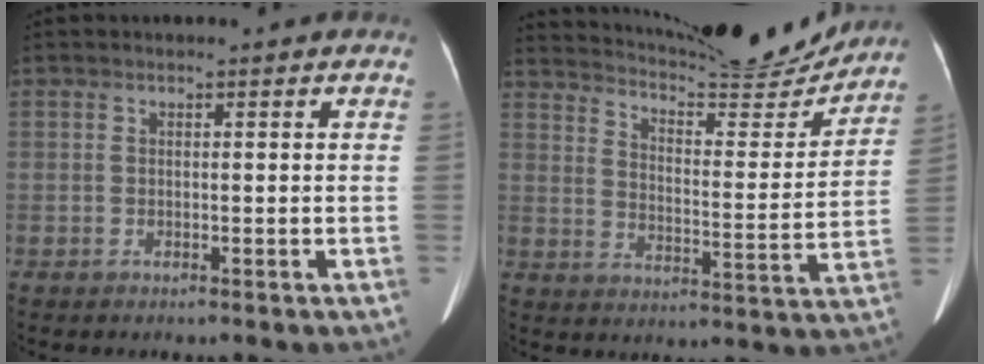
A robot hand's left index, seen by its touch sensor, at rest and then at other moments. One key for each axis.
{"total": 19.7, "fx": 18.7, "fy": 1.8, "fz": 6.0, "tx": -0.099, "ty": -0.045, "tz": 0.254}